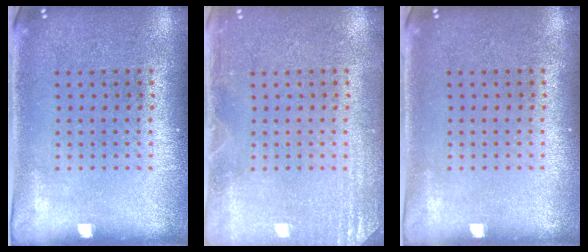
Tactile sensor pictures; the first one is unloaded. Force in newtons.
{"total": 2.2, "press": 2.1, "slide": 0.3}
{"total": 0.0}